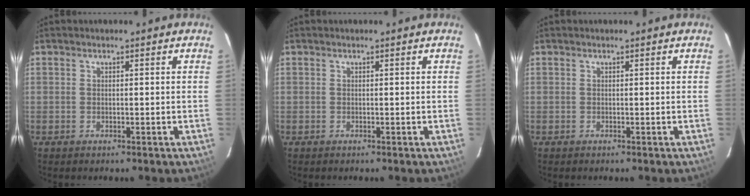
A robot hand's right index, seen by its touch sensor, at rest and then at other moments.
{"total": 0.0}
{"total": 0.0}